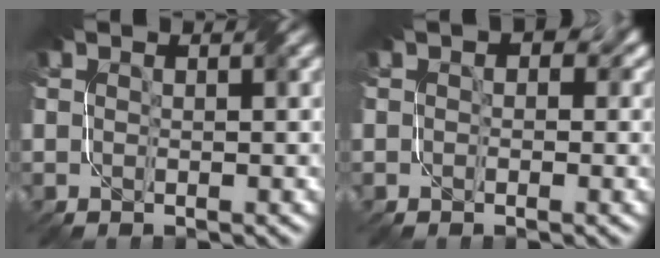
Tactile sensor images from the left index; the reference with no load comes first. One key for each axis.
{"total": 3.2, "fx": 0.4, "fy": 2.4, "fz": 2.1, "tx": -0.006, "ty": 0.003, "tz": 0.001}